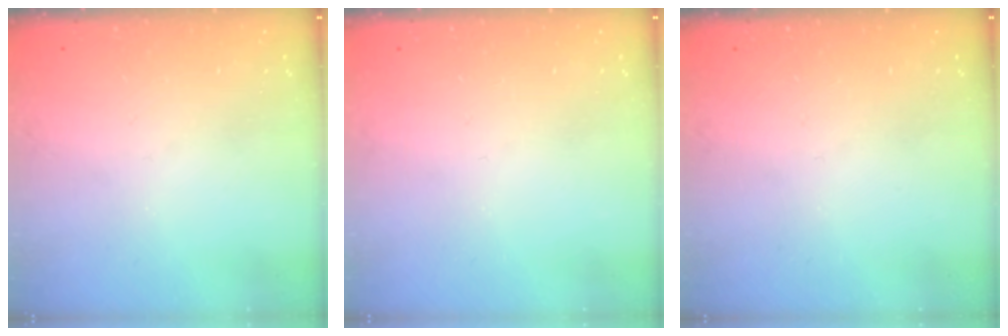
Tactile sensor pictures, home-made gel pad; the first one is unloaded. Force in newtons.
{"total": 0.0}
{"total": 0.0}